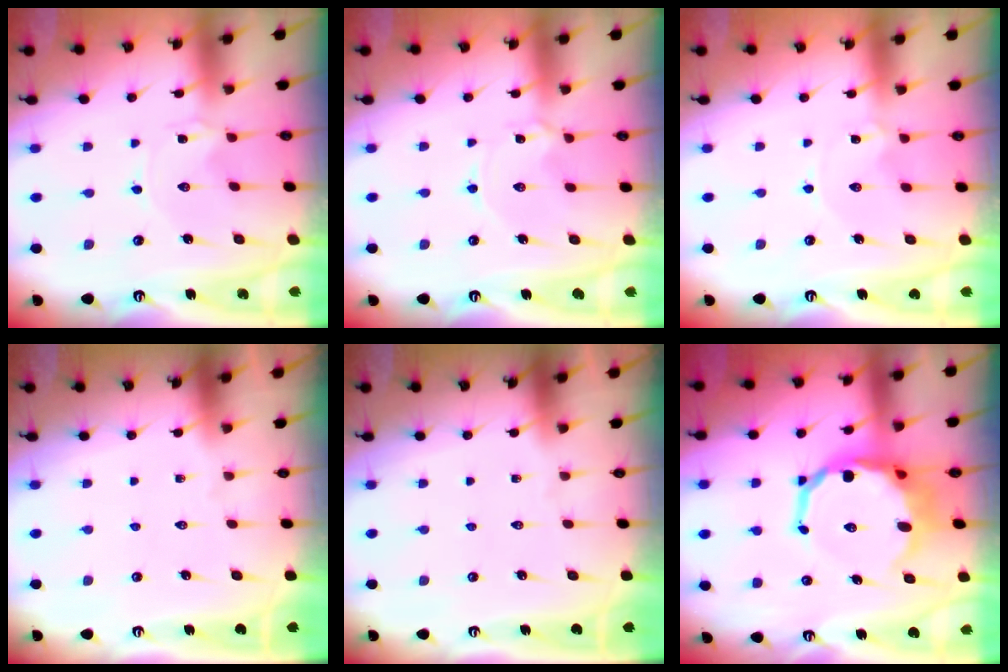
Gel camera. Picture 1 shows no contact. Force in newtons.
{"total": 2.8, "press": 2.8, "slide": 0.2}
{"total": 0.0}
{"total": 0.0}
{"total": 0.0}
{"total": 13.5, "press": 13.1, "slide": 3.2}